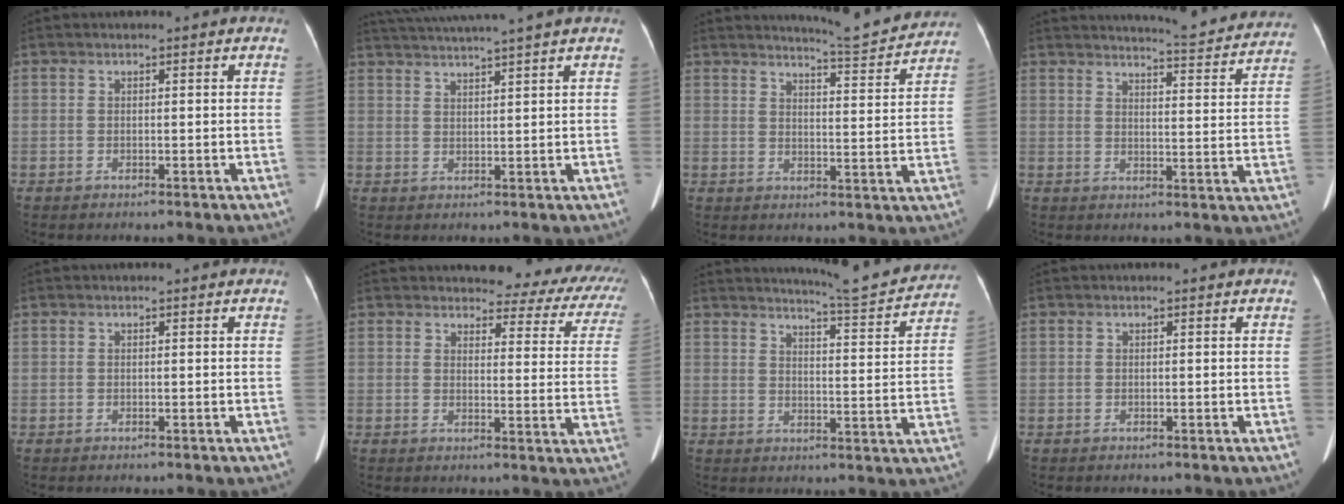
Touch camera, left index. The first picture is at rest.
{"total": 10.6, "force": [9.5, -1.5, 4.5], "torque": [-0.083, 0.020, 0.136]}
{"total": 9.9, "force": [9.7, -0.1, 1.9], "torque": [-0.035, -0.015, 0.121]}
{"total": 15.3, "force": [14.7, 0.7, 4.2], "torque": [-0.053, -0.049, 0.163]}
{"total": 0.0}
{"total": 13.6, "force": [12.1, 4.2, 4.4], "torque": [-0.018, -0.034, 0.103]}
{"total": 12.8, "force": [12.3, 0.0, 3.6], "torque": [-0.055, -0.027, 0.152]}
{"total": 0.0}